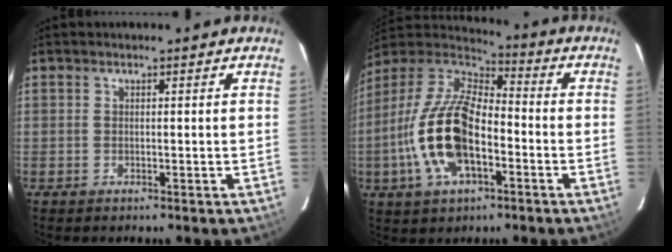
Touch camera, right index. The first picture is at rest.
{"total": 18.4, "force": [-5.1, 8.8, 15.3], "torque": [-0.324, -0.004, -0.098]}